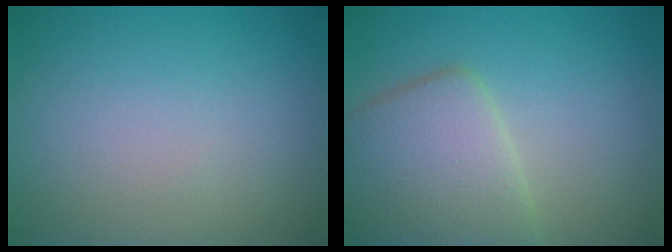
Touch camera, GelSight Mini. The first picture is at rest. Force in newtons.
{"total": 6.1, "press": 6.1, "slide": 0.2}